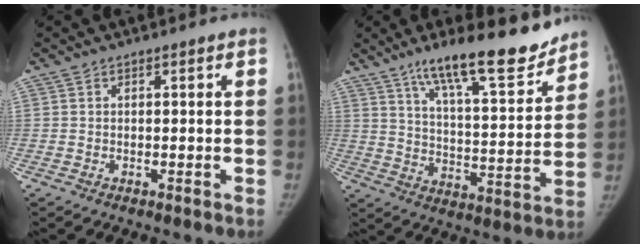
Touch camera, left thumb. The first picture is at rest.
{"total": 18.8, "force": [14.1, 4.3, 11.7], "torque": [-0.151, -0.079, 0.230]}